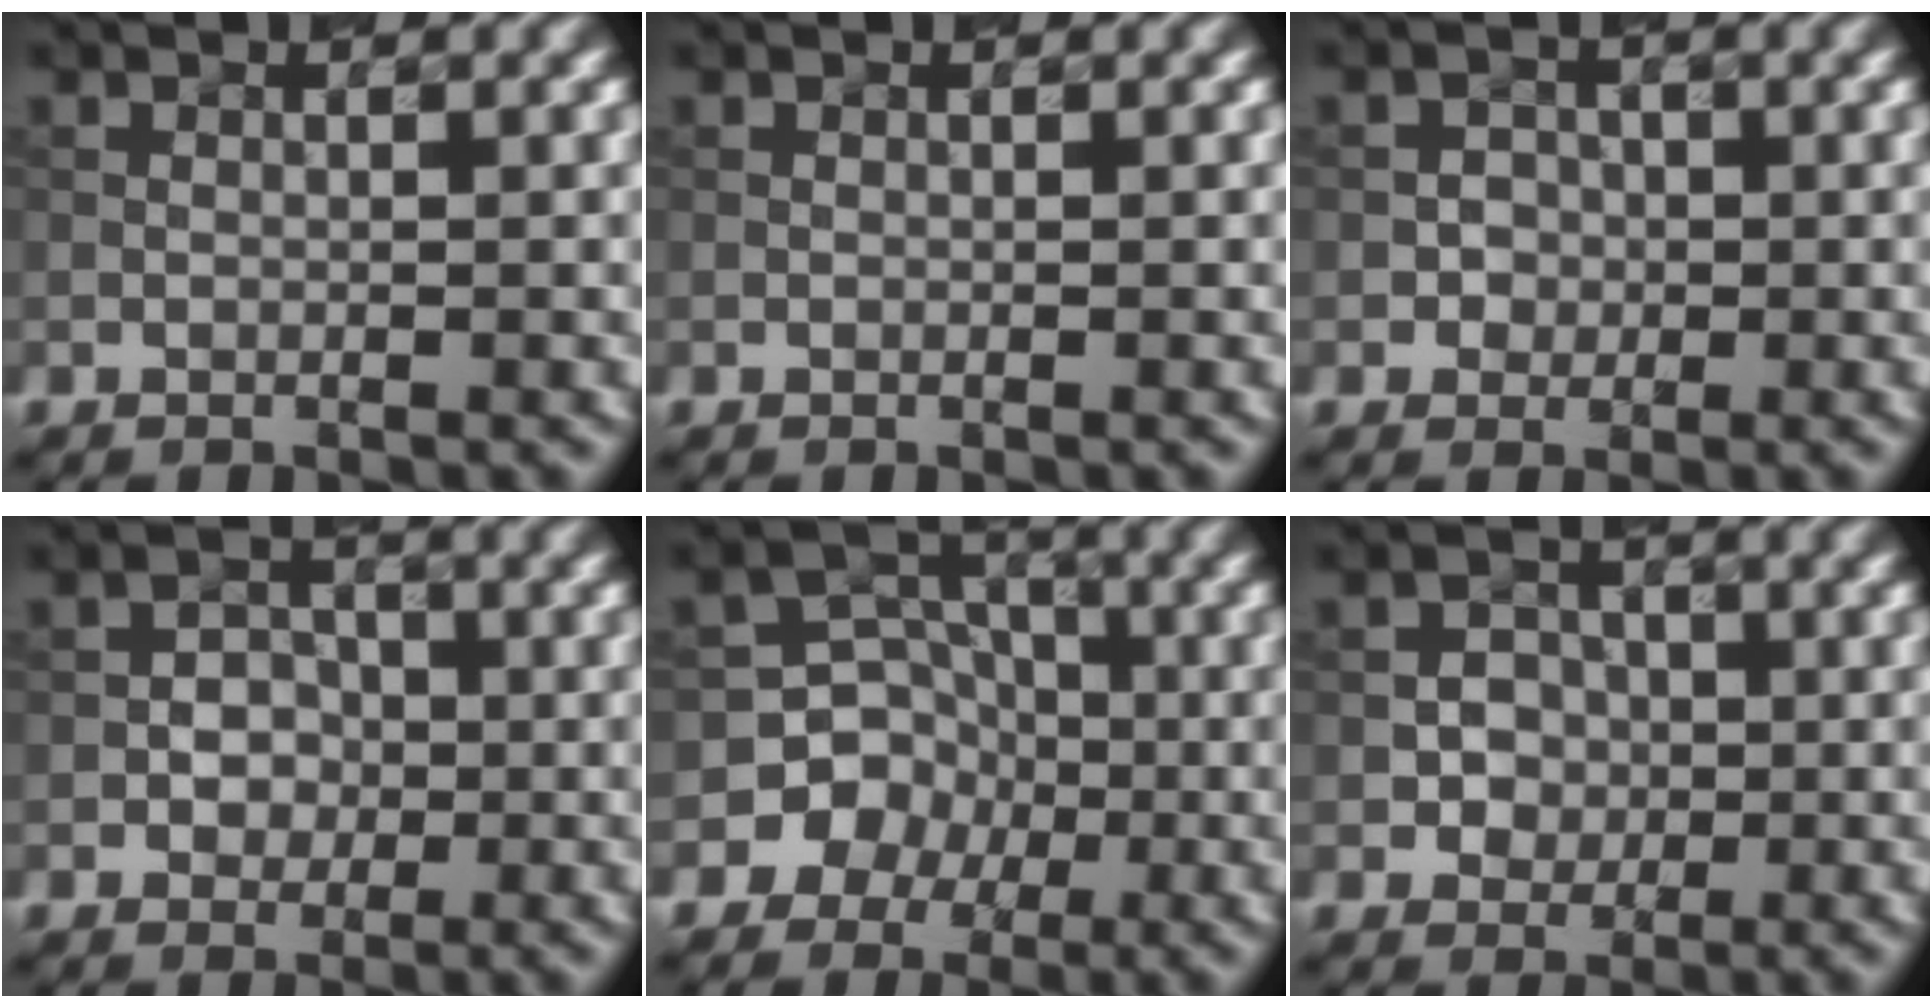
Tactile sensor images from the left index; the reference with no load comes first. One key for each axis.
{"total": 0.0}
{"total": 1.5, "fx": -0.3, "fy": 1.4, "fz": 0.2, "tx": 0.011, "ty": -0.001, "tz": -0.007}
{"total": 2.2, "fx": -0.5, "fy": 1.9, "fz": 1.0, "tx": -0.010, "ty": 0.003, "tz": -0.011}
{"total": 5.2, "fx": -2.1, "fy": 4.8, "fz": 0.2, "tx": 0.032, "ty": 0.016, "tz": -0.054}
{"total": 2.3, "fx": -0.4, "fy": 2.1, "fz": 0.7, "tx": 0.003, "ty": -0.001, "tz": -0.011}